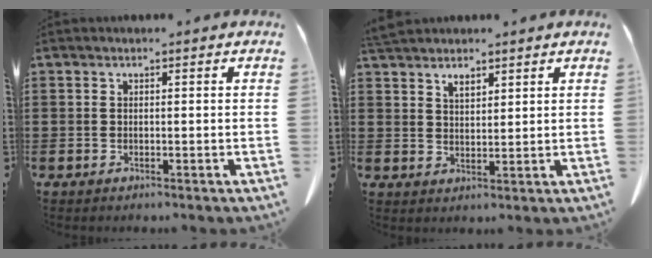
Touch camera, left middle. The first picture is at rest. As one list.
[{"total": 2.9, "force": [2.5, 1.0, 1.1], "torque": [-0.028, -0.001, 0.047]}]